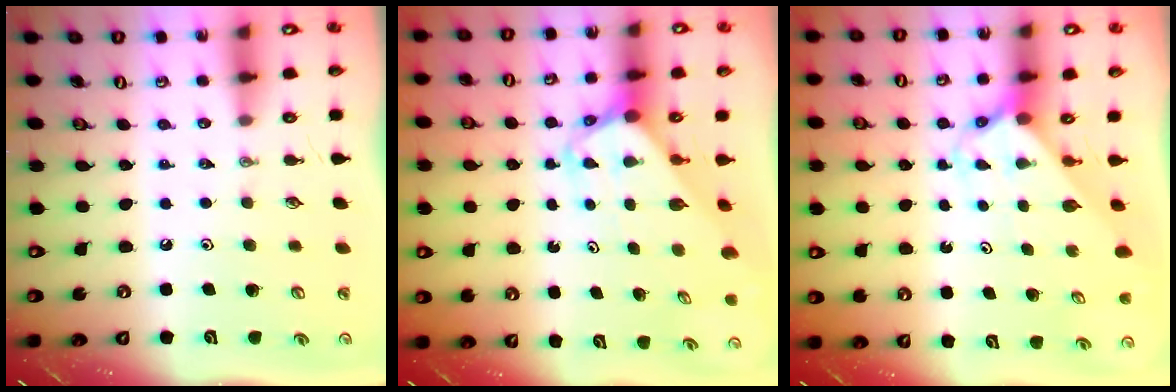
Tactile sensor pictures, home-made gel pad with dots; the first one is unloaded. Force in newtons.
{"total": 2.7, "press": 2.7, "slide": 0.1}
{"total": 2.3, "press": 2.3, "slide": 0.1}